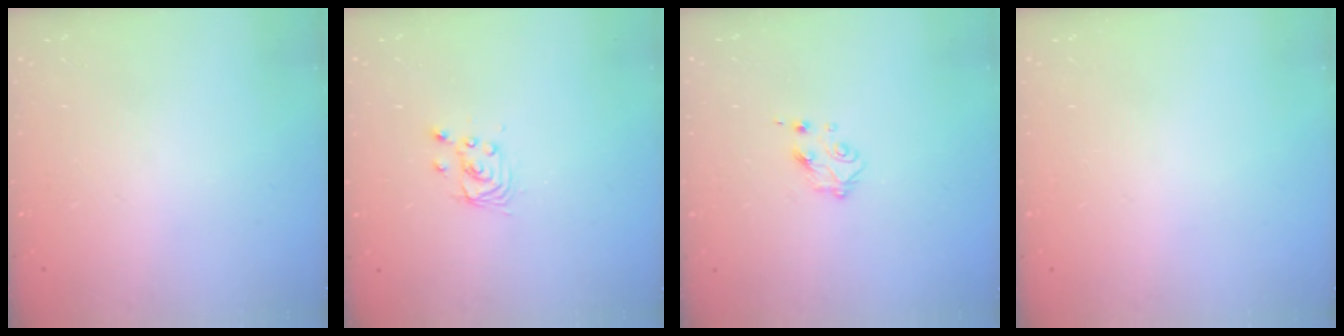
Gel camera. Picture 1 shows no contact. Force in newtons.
{"total": 2.9, "press": 2.9, "slide": 0.0}
{"total": 4.6, "press": 4.5, "slide": 0.6}
{"total": 0.0}